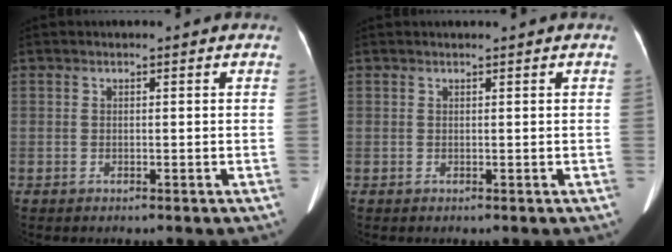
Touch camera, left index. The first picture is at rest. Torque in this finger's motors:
{"motor_torque": [-0.29, -0.08, -0.22, 0.00]}